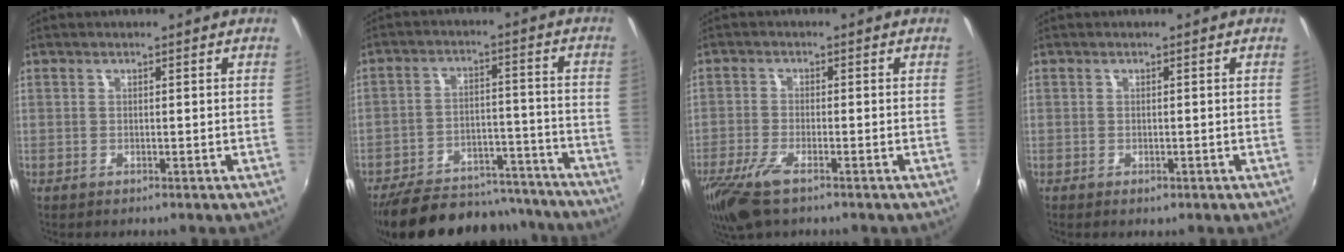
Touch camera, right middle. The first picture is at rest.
{"total": 25.8, "force": [-22.1, 9.1, 9.7], "torque": [-0.196, 0.018, -0.289]}
{"total": 8.2, "force": [-5.4, 2.3, 5.7], "torque": [-0.139, -0.029, -0.105]}
{"total": 0.9, "force": [-0.5, 0.6, 0.5], "torque": [-0.008, -0.003, -0.008]}